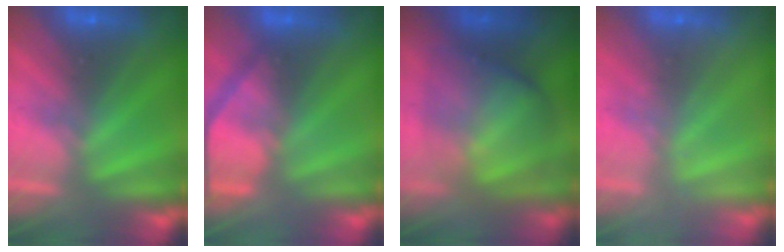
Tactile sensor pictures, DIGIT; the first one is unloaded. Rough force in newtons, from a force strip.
{"total": 4.6}
{"total": 7.3}
{"total": 2.2}